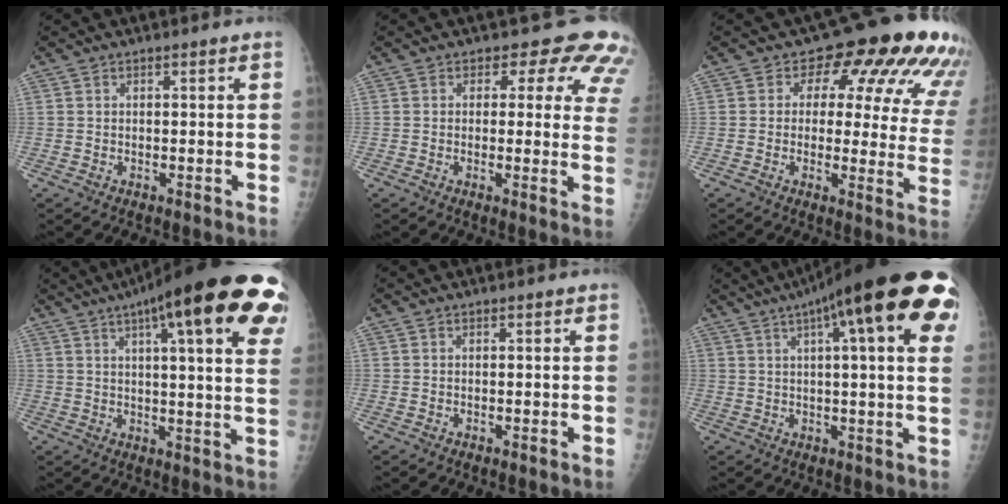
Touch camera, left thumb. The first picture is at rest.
{"total": 10.9, "force": [7.2, 6.0, 5.6], "torque": [-0.008, -0.024, 0.049]}
{"total": 17.9, "force": [9.0, 9.6, 12.2], "torque": [-0.098, -0.027, 0.083]}
{"total": 27.6, "force": [14.6, 5.9, 22.7], "torque": [-0.253, 0.002, 0.187]}
{"total": 0.0}
{"total": 25.1, "force": [11.1, 5.6, 21.9], "torque": [-0.274, 0.026, 0.146]}